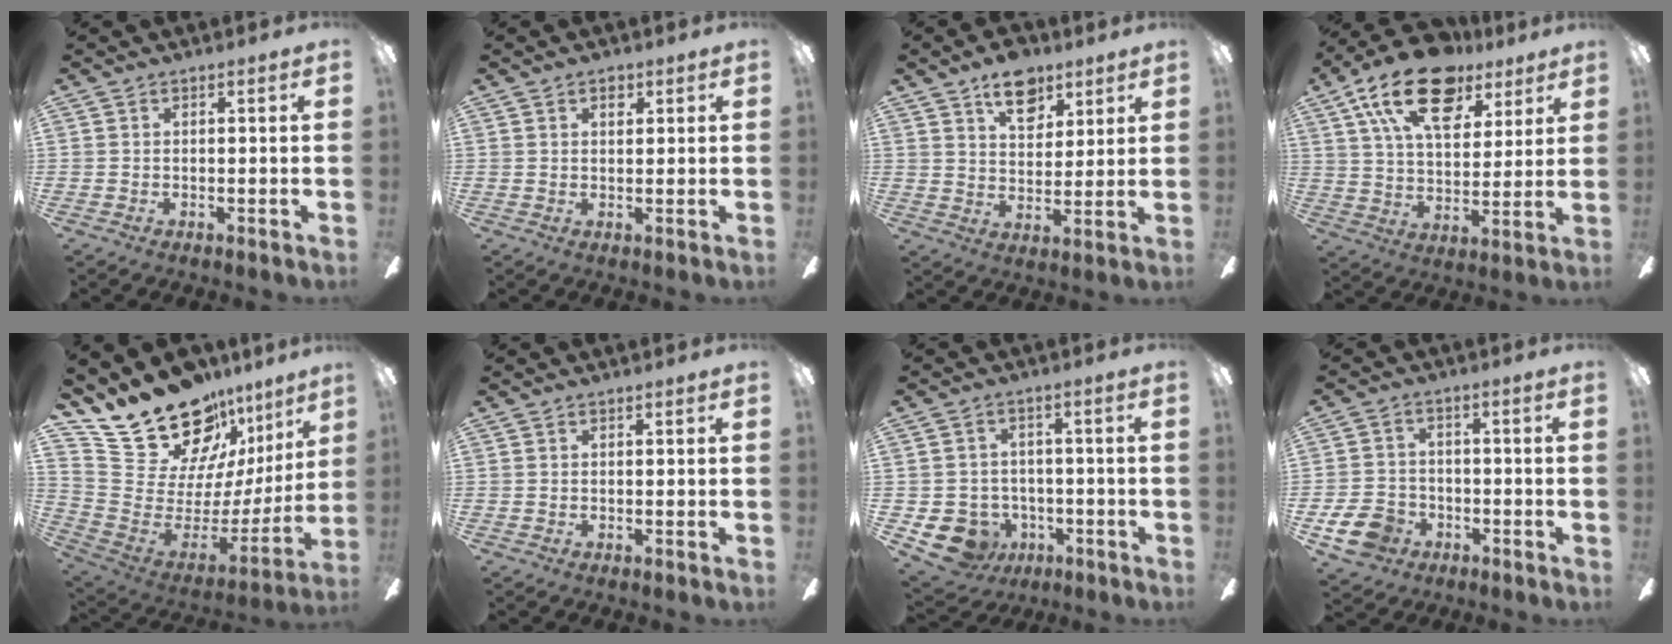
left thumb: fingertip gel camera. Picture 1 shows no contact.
{"total": 1.8, "force": [1.3, 0.9, 0.9], "torque": [-0.003, -0.005, 0.020]}
{"total": 10.4, "force": [7.0, 5.6, 5.3], "torque": [-0.065, -0.028, 0.124]}
{"total": 20.8, "force": [12.3, 10.6, 12.9], "torque": [-0.217, -0.048, 0.216]}
{"total": 22.8, "force": [18.8, 10.2, 7.9], "torque": [-0.130, -0.149, 0.357]}
{"total": 0.0}
{"total": 8.0, "force": [-3.9, 6.5, 2.5], "torque": [-0.082, 0.024, -0.068]}
{"total": 9.0, "force": [-4.4, 6.5, 4.4], "torque": [-0.098, 0.024, -0.082]}